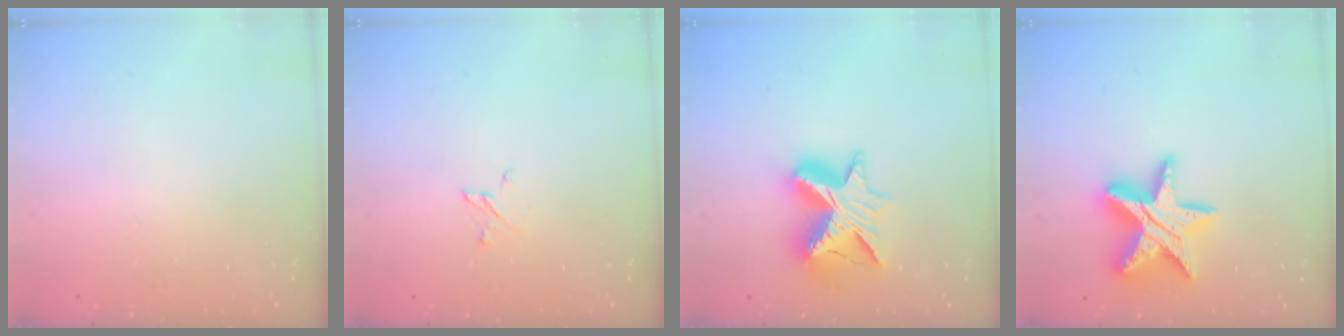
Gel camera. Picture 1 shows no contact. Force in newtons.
{"total": 2.4, "press": 2.4, "slide": 0.2}
{"total": 13.2, "press": 13.1, "slide": 0.9}
{"total": 16.8, "press": 16.8, "slide": 1.2}